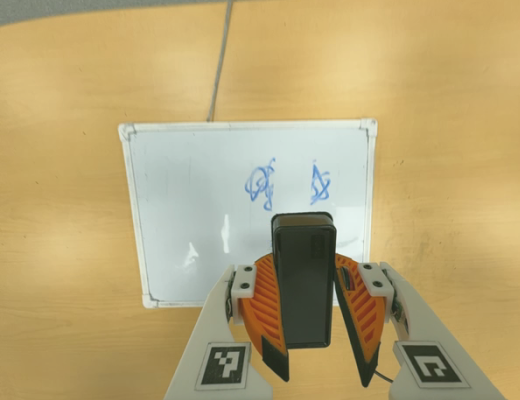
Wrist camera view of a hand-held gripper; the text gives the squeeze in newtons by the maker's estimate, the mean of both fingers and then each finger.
{"total": 9.7, "left": 9.9, "right": 9.6}